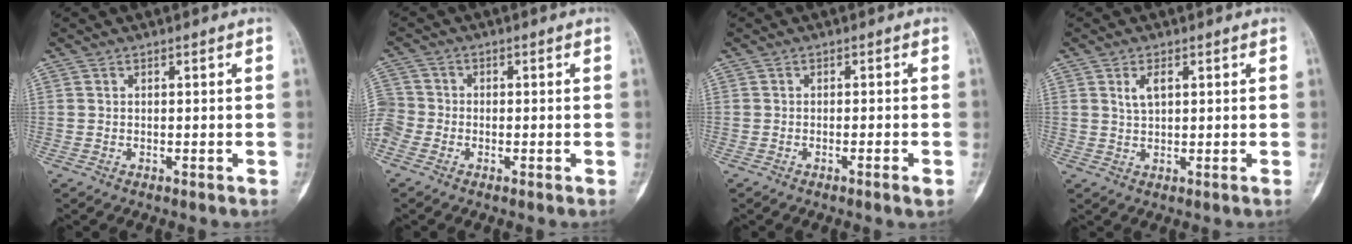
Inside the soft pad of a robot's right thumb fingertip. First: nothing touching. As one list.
[{"total": 6.9, "force": [-2.4, 5.9, 2.8], "torque": [-0.077, 0.013, -0.051]}, {"total": 1.9, "force": [-1.0, 0.3, 1.6], "torque": [-0.026, 0.003, -0.015]}, {"total": 3.0, "force": [1.0, 1.4, 2.4], "torque": [-0.037, -0.002, 0.021]}]